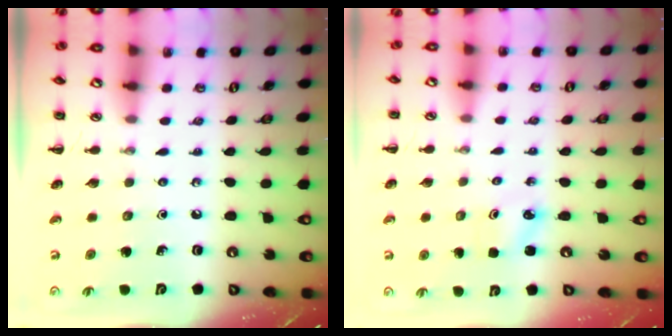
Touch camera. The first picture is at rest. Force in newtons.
{"total": 1.9, "press": 1.8, "slide": 0.5}